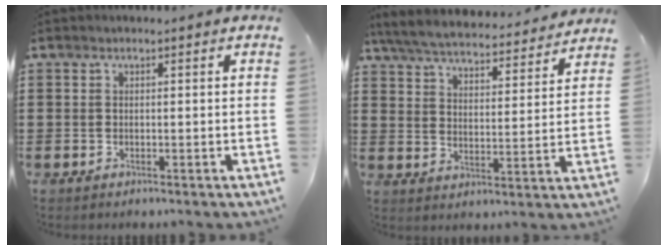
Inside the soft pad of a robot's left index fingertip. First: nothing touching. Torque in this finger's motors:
{"motor_torque": [1.07, -1.07, 0.44, 0.07]}